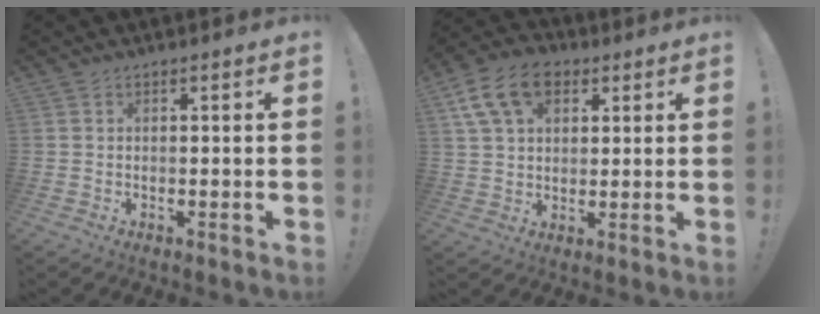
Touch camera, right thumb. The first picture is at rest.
{"total": 14.1, "force": [6.1, 9.4, 8.5], "torque": [-0.147, -0.014, 0.119]}